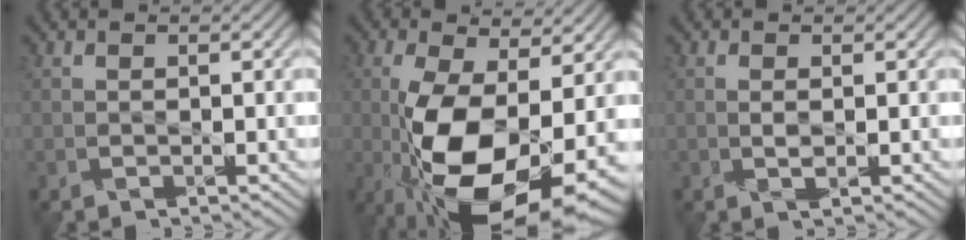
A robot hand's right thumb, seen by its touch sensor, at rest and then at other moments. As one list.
[{"total": 15.7, "force": [-3.7, 7.1, 13.5], "torque": [-0.260, -0.018, -0.061]}, {"total": 1.0, "force": [0.2, 0.1, 1.0], "torque": [-0.023, 0.003, 0.004]}]